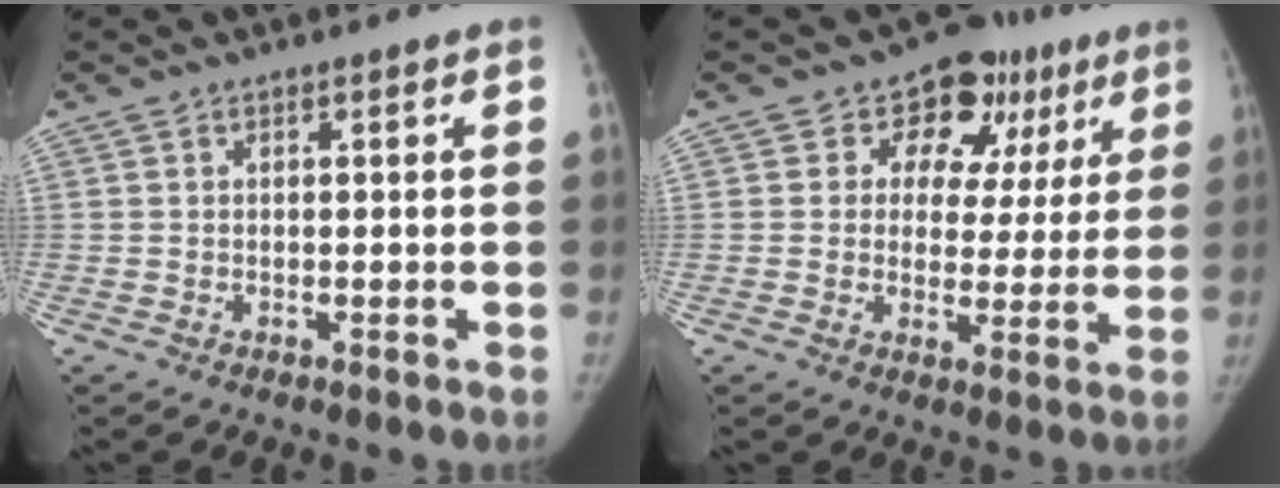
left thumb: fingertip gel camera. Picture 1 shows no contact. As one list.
[{"total": 11.8, "force": [5.6, 9.1, 5.1], "torque": [0.000, -0.004, 0.070]}]